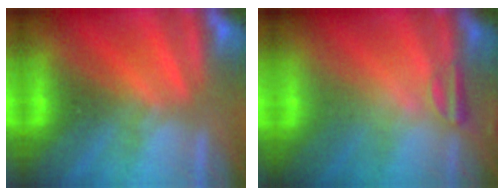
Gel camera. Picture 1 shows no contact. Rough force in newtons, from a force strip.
{"total": 2.4}